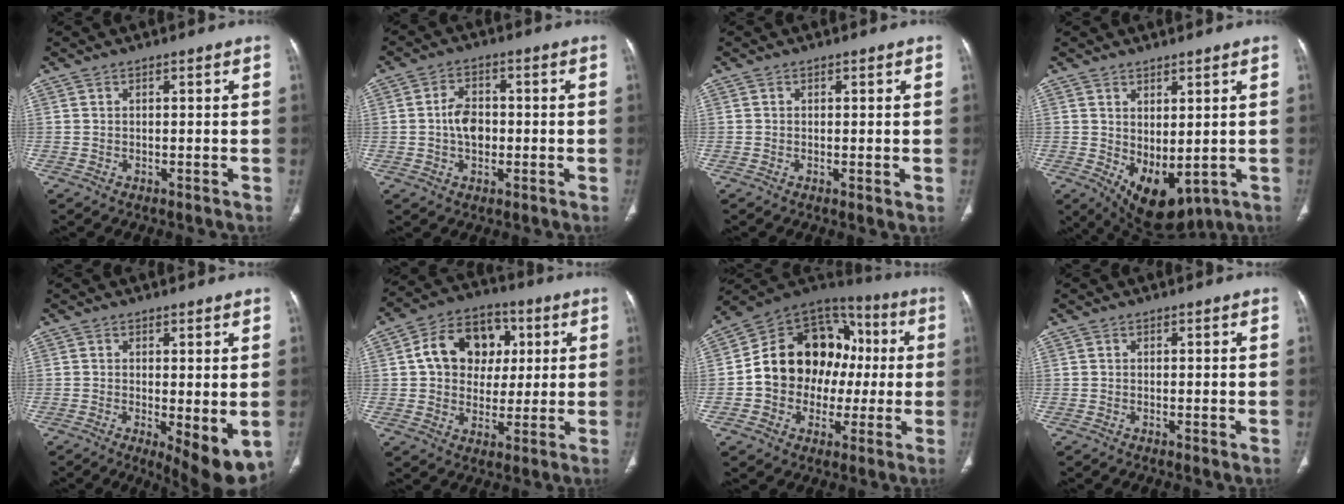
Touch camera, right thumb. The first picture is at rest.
{"total": 5.7, "force": [-0.4, 4.0, 4.0], "torque": [-0.058, 0.012, -0.011]}
{"total": 0.9, "force": [0.0, 0.3, 0.8], "torque": [-0.016, -0.005, -0.003]}
{"total": 9.1, "force": [-0.8, 4.9, 7.6], "torque": [-0.103, -0.009, 0.018]}
{"total": 8.9, "force": [-1.7, 3.1, 8.1], "torque": [-0.115, -0.025, -0.020]}
{"total": 14.0, "force": [2.8, 11.2, 8.0], "torque": [-0.092, 0.011, 0.041]}
{"total": 20.2, "force": [0.2, 15.9, 12.4], "torque": [-0.155, 0.049, 0.004]}
{"total": 0.6, "force": [0.0, 0.2, 0.6], "torque": [-0.013, -0.004, -0.003]}